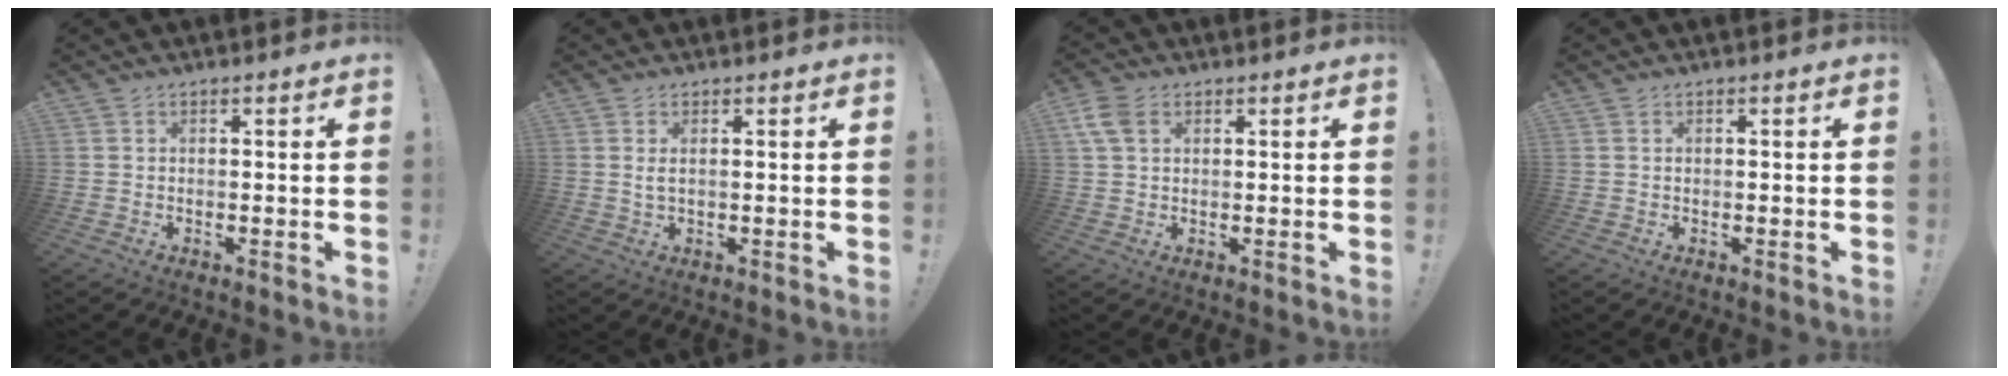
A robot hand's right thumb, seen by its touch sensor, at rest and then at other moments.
{"total": 2.1, "force": [0.7, 0.5, 1.9], "torque": [-0.027, -0.005, 0.009]}
{"total": 6.1, "force": [2.3, 4.0, 4.0], "torque": [-0.083, 0.004, 0.048]}
{"total": 0.0}